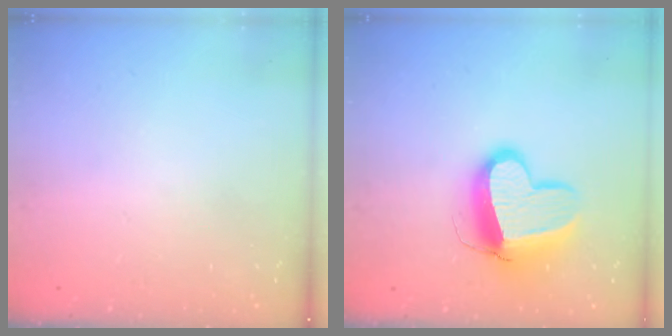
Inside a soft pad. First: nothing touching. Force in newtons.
{"total": 14.4, "press": 14.3, "slide": 1.6}